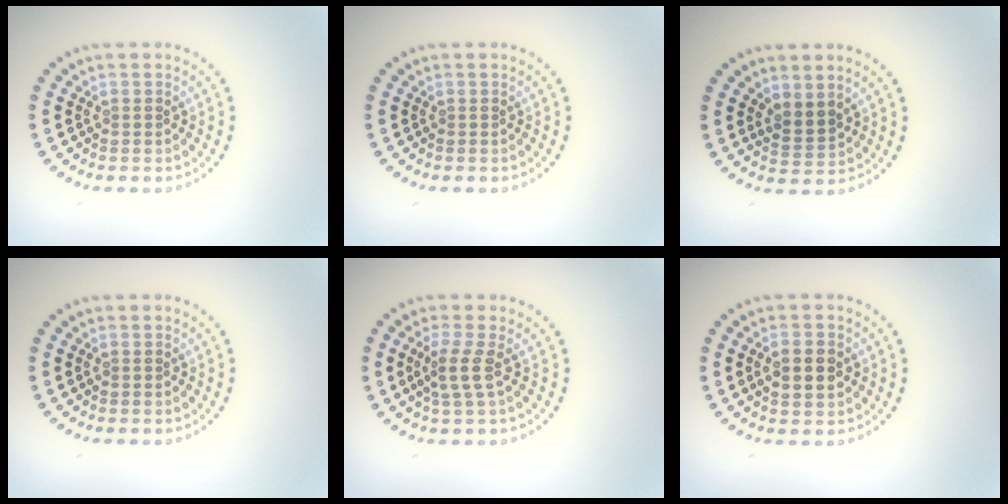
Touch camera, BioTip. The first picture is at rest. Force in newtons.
{"total": 0.0}
{"total": 1.9, "press": 1.5, "slide": 1.2}
{"total": 0.0}
{"total": 2.2, "press": 1.7, "slide": 1.4}
{"total": 2.6, "press": 2.6, "slide": 0.2}